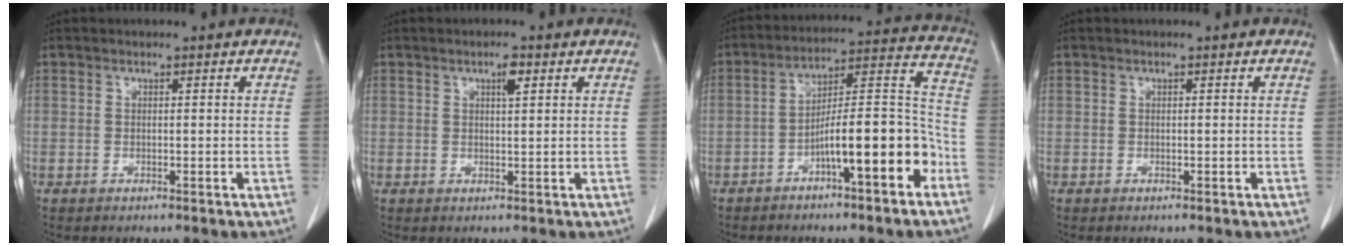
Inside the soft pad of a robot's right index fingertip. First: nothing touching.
{"total": 2.1, "force": [1.0, 0.4, 1.8], "torque": [-0.032, 0.000, 0.016]}
{"total": 13.7, "force": [-6.1, 2.0, 12.1], "torque": [-0.184, 0.031, -0.094]}
{"total": 0.0}